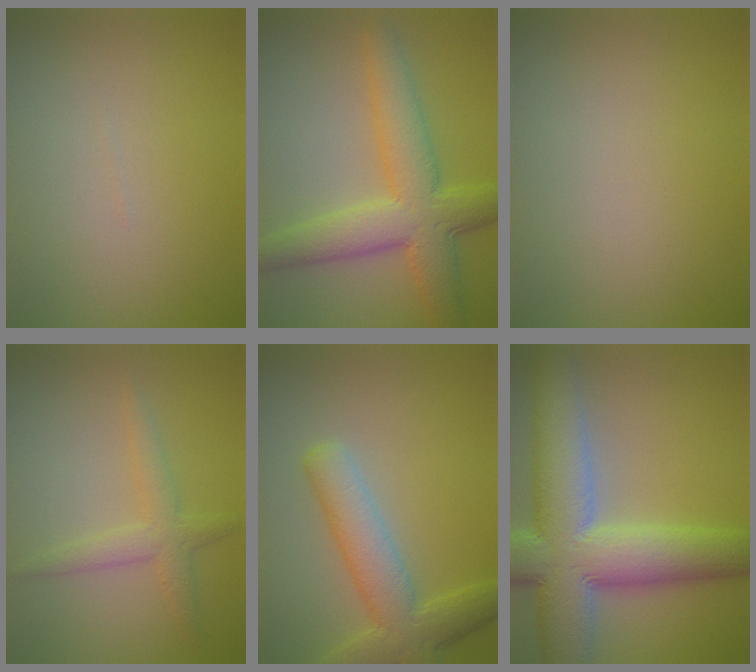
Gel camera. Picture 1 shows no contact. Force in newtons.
{"total": 7.5, "press": 7.5, "slide": 0.2}
{"total": 0.0}
{"total": 2.5, "press": 2.5, "slide": 0.1}
{"total": 5.9, "press": 5.9, "slide": 0.4}
{"total": 13.0, "press": 12.9, "slide": 0.8}